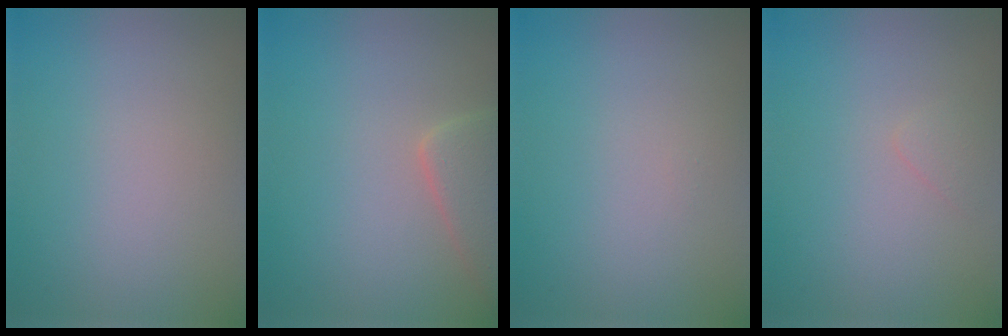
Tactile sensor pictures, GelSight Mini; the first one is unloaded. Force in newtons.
{"total": 2.9, "press": 2.9, "slide": 0.3}
{"total": 0.0}
{"total": 0.6, "press": 0.6, "slide": 0.1}